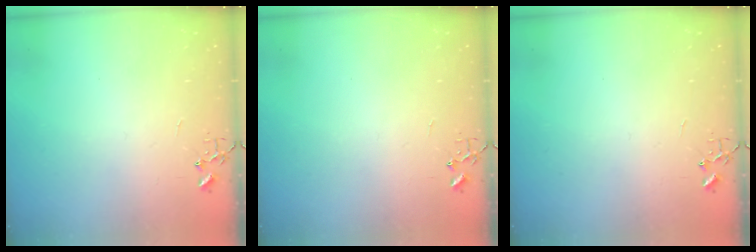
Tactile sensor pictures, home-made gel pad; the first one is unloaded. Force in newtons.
{"total": 0.0}
{"total": 0.0}